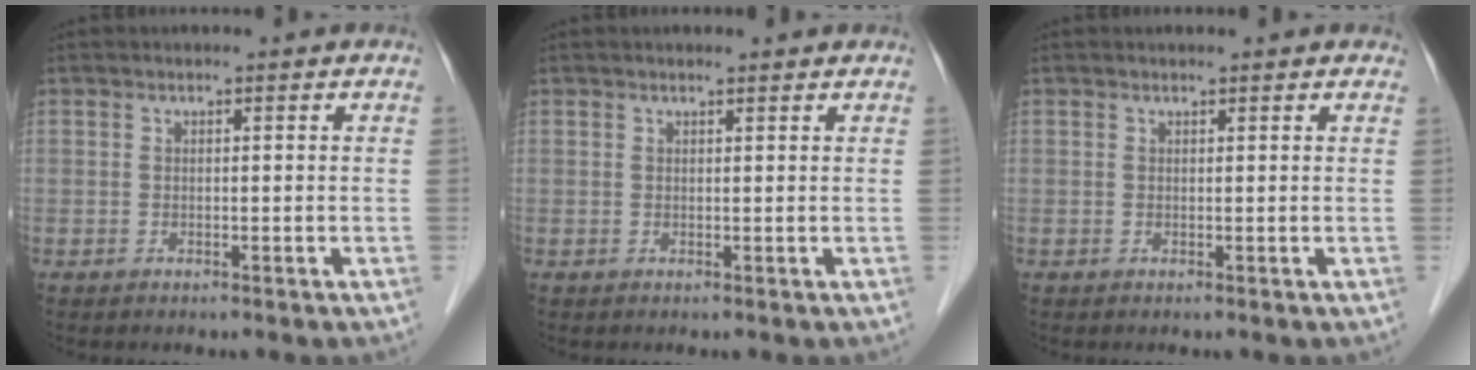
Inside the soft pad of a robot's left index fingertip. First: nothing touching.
{"total": 2.2, "force": [2.1, 0.3, 0.7], "torque": [-0.013, 0.013, 0.024]}
{"total": 2.6, "force": [2.4, 0.8, 0.6], "torque": [-0.011, 0.015, 0.019]}